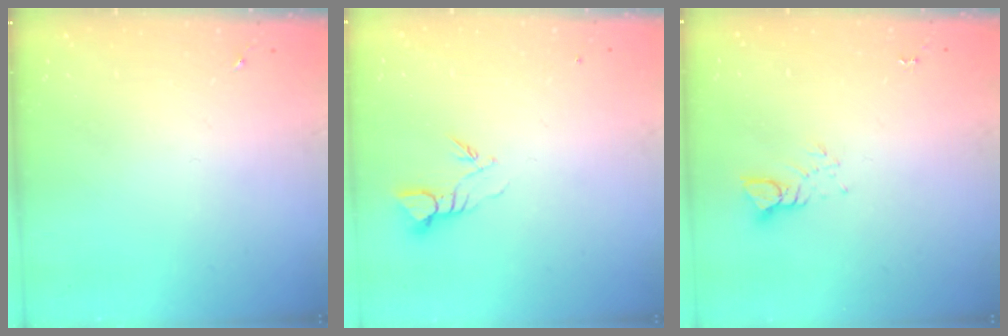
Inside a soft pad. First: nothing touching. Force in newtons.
{"total": 3.9, "press": 3.9, "slide": 0.2}
{"total": 3.8, "press": 3.8, "slide": 0.3}